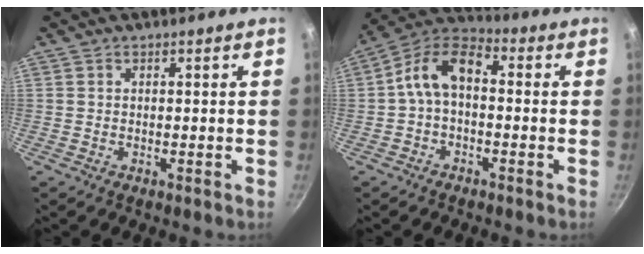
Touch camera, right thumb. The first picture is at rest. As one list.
[{"total": 9.0, "force": [-0.5, 5.4, 7.2], "torque": [-0.124, 0.040, -0.026]}]